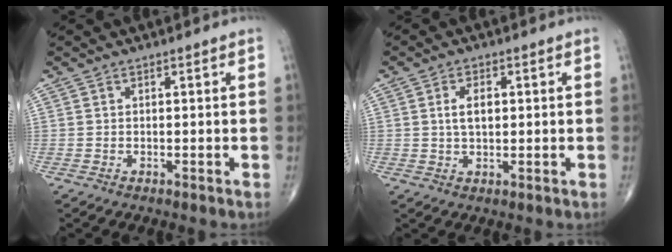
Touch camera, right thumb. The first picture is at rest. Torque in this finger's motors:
{"motor_torque": [-0.14, 0.07, 0.28, -0.14, 0.14]}